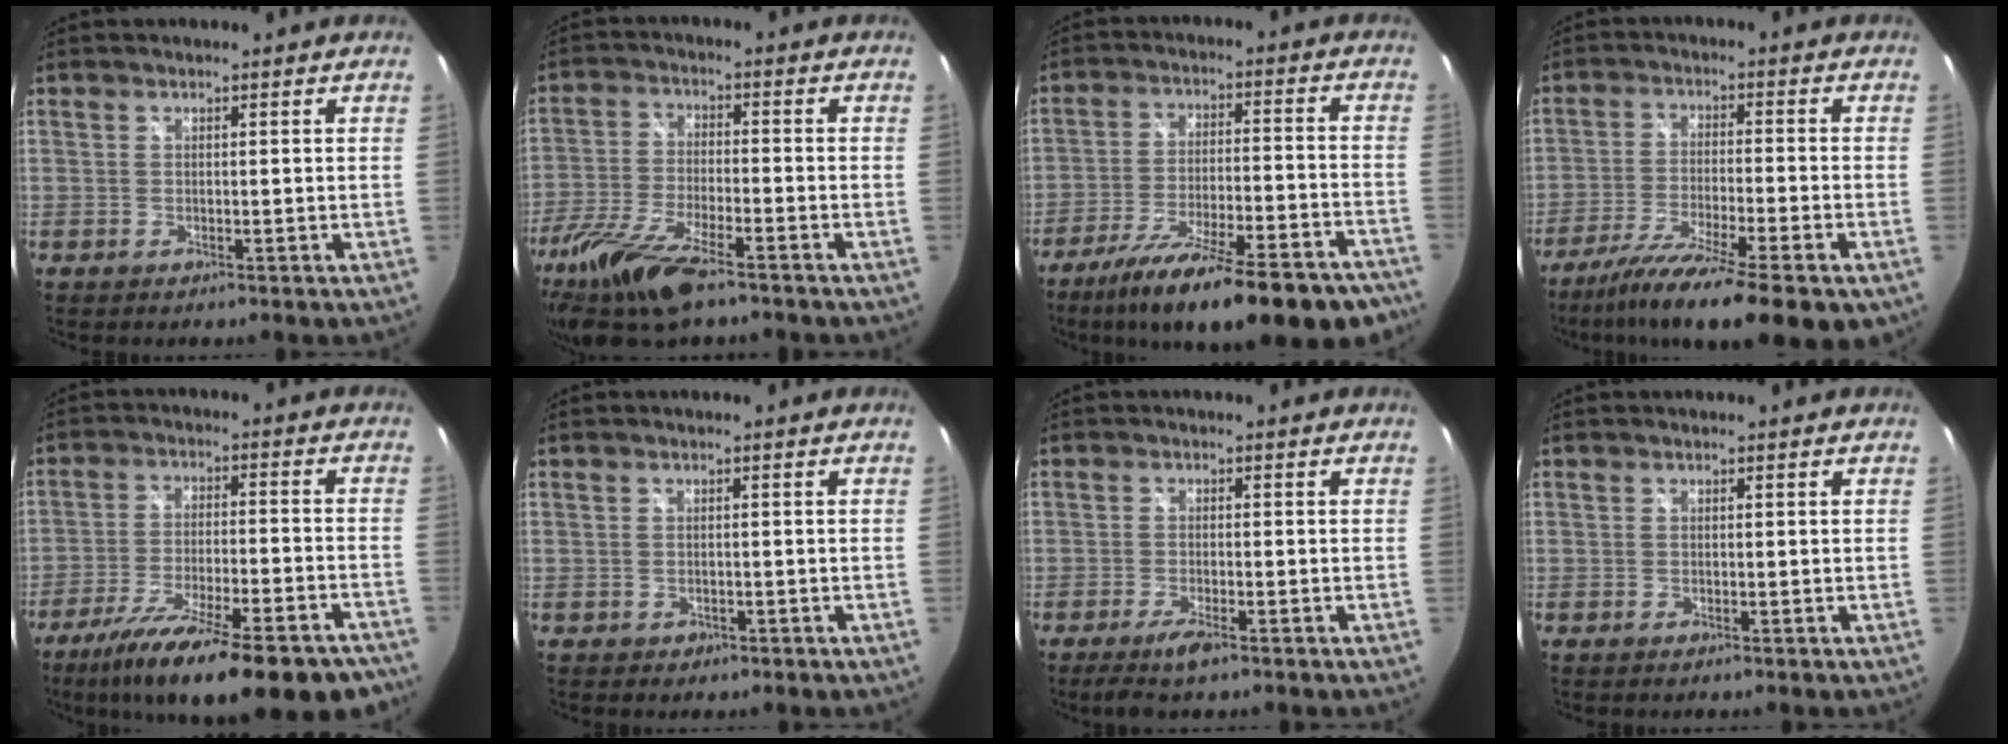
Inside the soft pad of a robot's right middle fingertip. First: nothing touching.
{"total": 15.2, "force": [-11.0, 3.9, 9.8], "torque": [-0.221, -0.042, -0.211]}
{"total": 24.9, "force": [-19.6, 5.9, 14.3], "torque": [-0.235, -0.047, -0.277]}
{"total": 16.5, "force": [-11.8, 2.4, 11.4], "torque": [-0.206, -0.046, -0.191]}
{"total": 24.5, "force": [-18.9, 6.1, 14.3], "torque": [-0.245, -0.051, -0.271]}
{"total": 1.4, "force": [-0.6, 1.2, 0.4], "torque": [-0.009, -0.003, -0.006]}
{"total": 4.3, "force": [-3.1, 0.6, 3.0], "torque": [-0.071, -0.012, -0.056]}
{"total": 0.0}